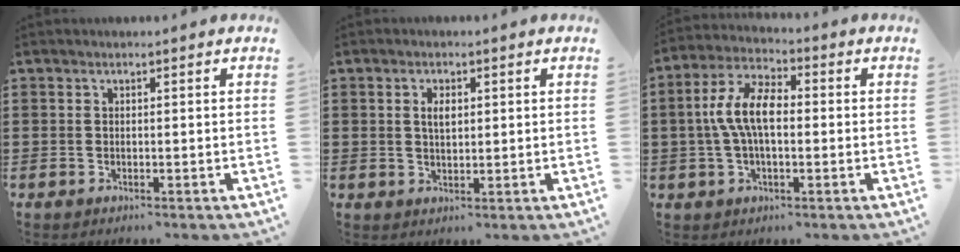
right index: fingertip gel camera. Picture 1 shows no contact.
{"total": 2.5, "force": [0.6, 1.2, 2.1], "torque": [-0.044, 0.006, 0.009]}
{"total": 8.6, "force": [0.1, 4.0, 7.6], "torque": [-0.174, 0.001, -0.008]}